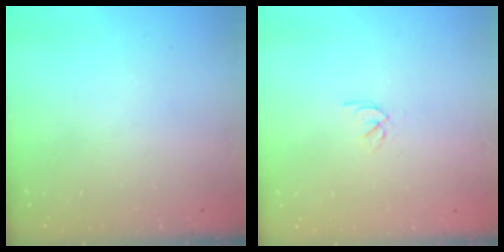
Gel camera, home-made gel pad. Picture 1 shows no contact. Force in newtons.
{"total": 2.4, "press": 2.3, "slide": 0.7}